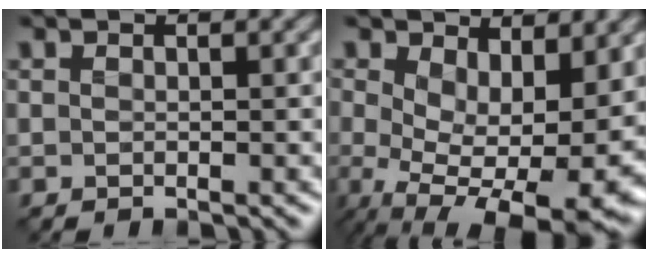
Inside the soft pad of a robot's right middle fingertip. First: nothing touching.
{"total": 11.2, "force": [-0.5, 5.9, 9.6], "torque": [-0.138, -0.035, 0.019]}